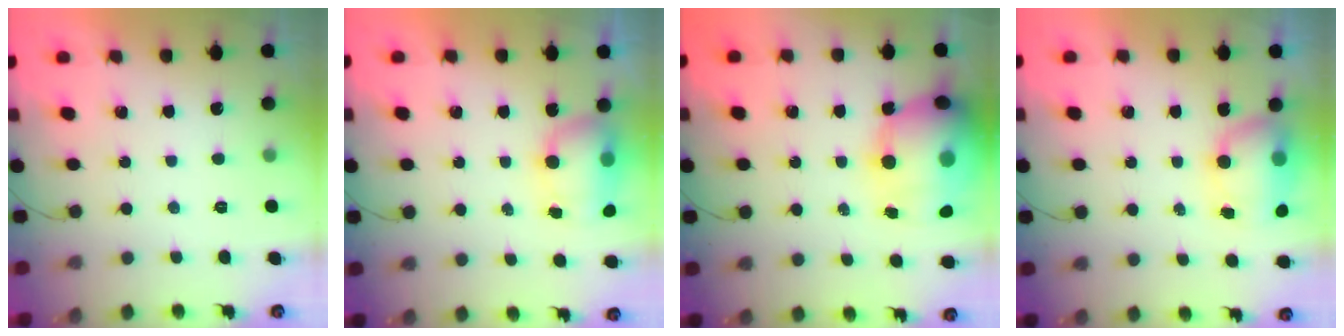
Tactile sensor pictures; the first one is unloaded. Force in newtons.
{"total": 8.6, "press": 7.8, "slide": 3.7}
{"total": 24.0, "press": 23.4, "slide": 5.4}
{"total": 8.4, "press": 8.1, "slide": 2.3}